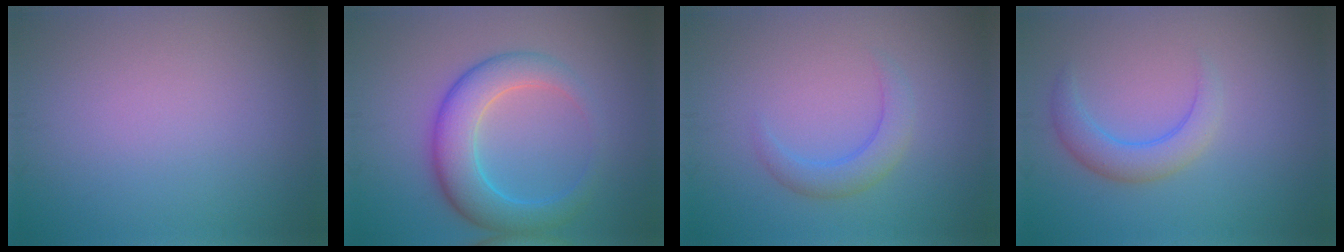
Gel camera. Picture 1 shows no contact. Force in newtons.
{"total": 6.1, "press": 6.1, "slide": 0.0}
{"total": 2.4, "press": 2.4, "slide": 0.0}
{"total": 3.0, "press": 2.9, "slide": 0.2}